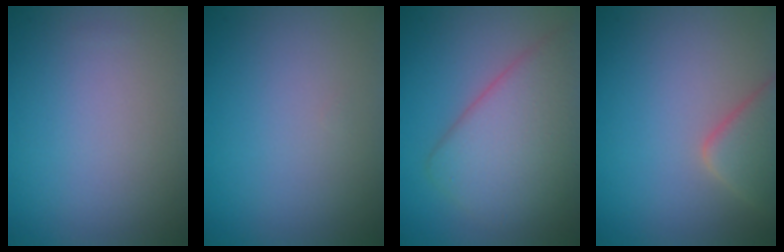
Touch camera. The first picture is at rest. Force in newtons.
{"total": 0.0}
{"total": 6.7, "press": 6.7, "slide": 0.1}
{"total": 4.1, "press": 4.1, "slide": 0.2}